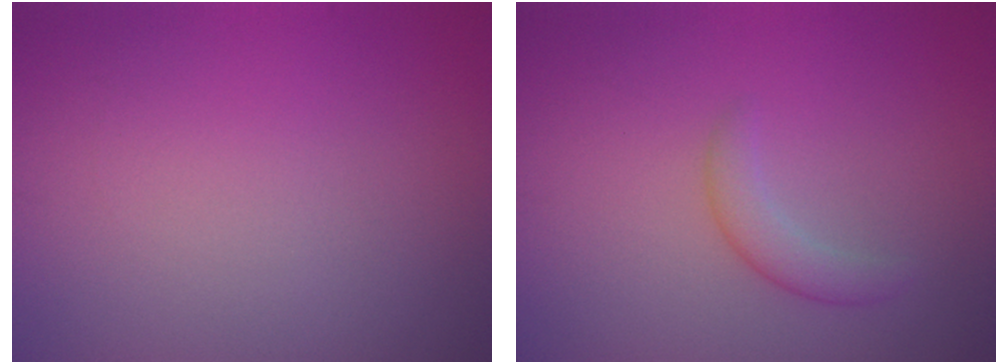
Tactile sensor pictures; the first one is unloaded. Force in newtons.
{"total": 1.9, "press": 1.9, "slide": 0.0}